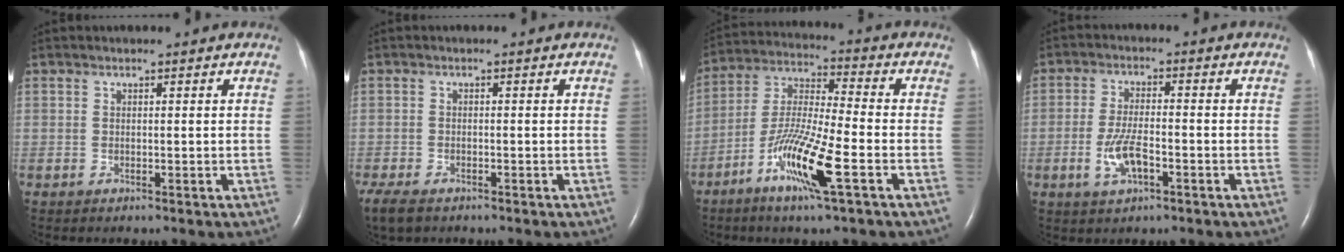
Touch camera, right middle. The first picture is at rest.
{"total": 6.5, "force": [-4.6, 2.9, 3.5], "torque": [-0.080, -0.015, -0.075]}
{"total": 12.4, "force": [-5.4, 0.6, 11.2], "torque": [-0.224, -0.011, -0.106]}
{"total": 5.4, "force": [-2.0, 1.6, 4.8], "torque": [-0.101, -0.002, -0.035]}